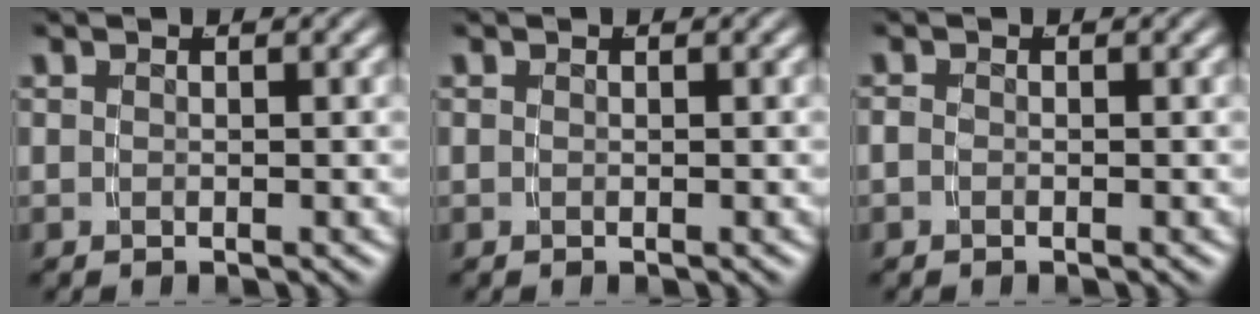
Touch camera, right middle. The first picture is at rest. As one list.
[{"total": 0.0}, {"total": 0.6, "force": [-0.1, 0.4, 0.3], "torque": [-0.007, -0.002, -0.004]}]